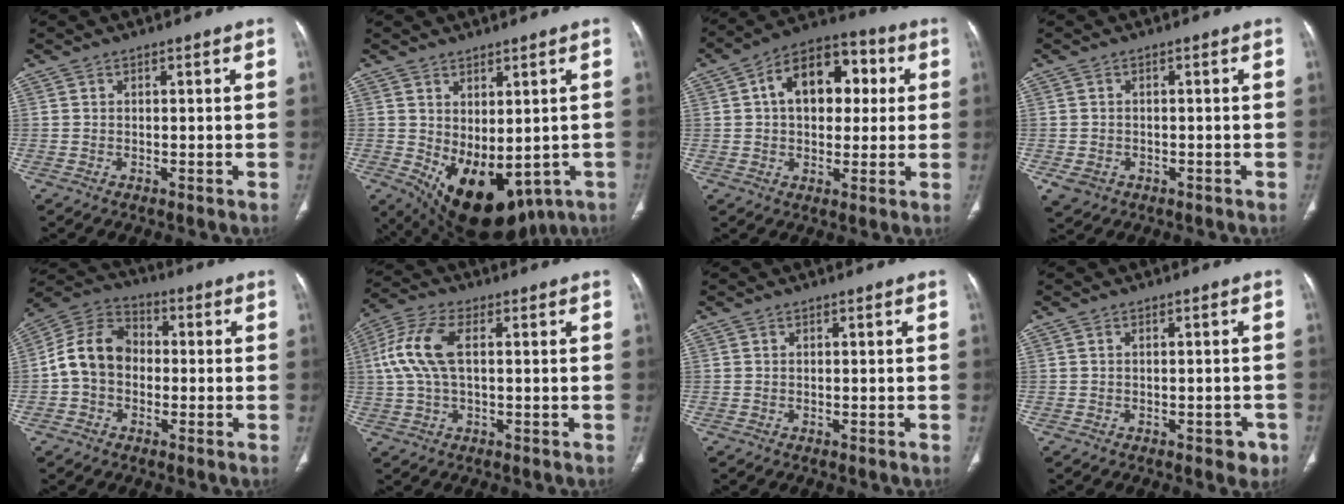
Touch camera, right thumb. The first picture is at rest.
{"total": 16.4, "force": [-4.4, 9.6, 12.6], "torque": [-0.179, -0.009, -0.032]}
{"total": 15.3, "force": [3.1, 10.0, 11.1], "torque": [-0.133, 0.023, 0.041]}
{"total": 3.2, "force": [-1.2, 2.6, 1.4], "torque": [-0.028, 0.003, -0.011]}
{"total": 11.0, "force": [-1.0, 8.5, 6.8], "torque": [-0.114, 0.037, -0.033]}
{"total": 9.8, "force": [1.4, 4.6, 8.5], "torque": [-0.204, 0.022, 0.024]}
{"total": 0.0}
{"total": 2.9, "force": [-1.5, 1.6, 2.0], "torque": [-0.010, 0.006, -0.015]}